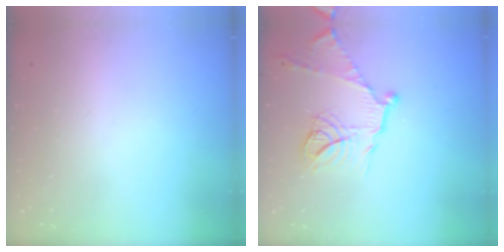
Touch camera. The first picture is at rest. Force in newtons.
{"total": 16.0, "press": 16.0, "slide": 1.4}